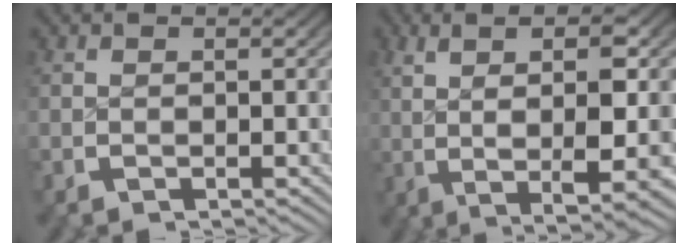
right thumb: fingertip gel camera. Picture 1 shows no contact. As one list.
[{"total": 12.6, "force": [0.6, 4.9, 11.7], "torque": [-0.176, -0.007, 0.022]}]